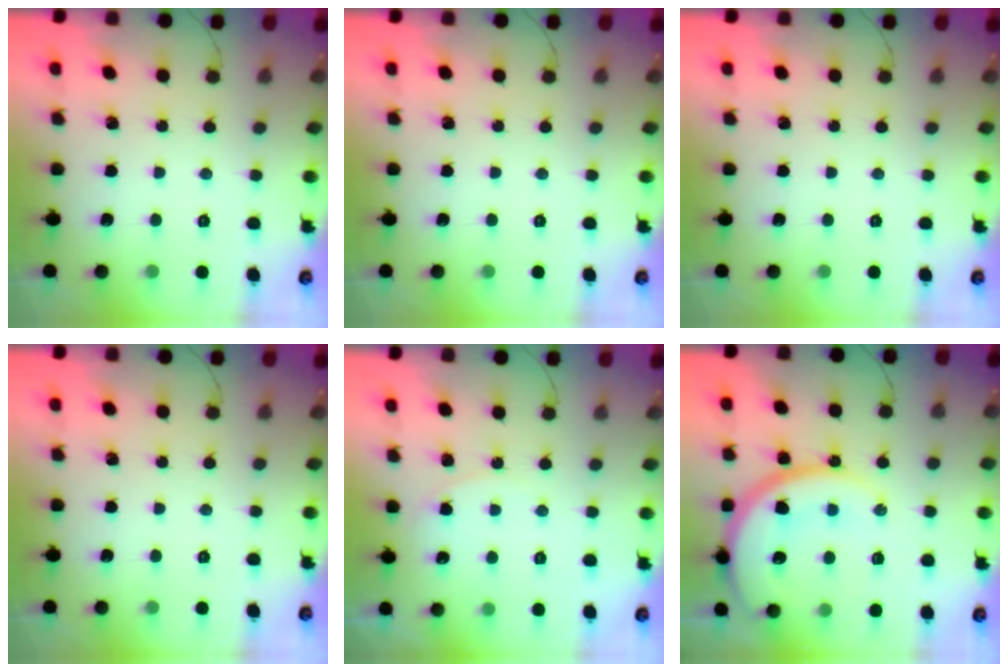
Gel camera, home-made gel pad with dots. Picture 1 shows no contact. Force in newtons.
{"total": 0.0}
{"total": 0.0}
{"total": 0.0}
{"total": 2.8, "press": 2.8, "slide": 0.4}
{"total": 18.7, "press": 18.6, "slide": 1.8}